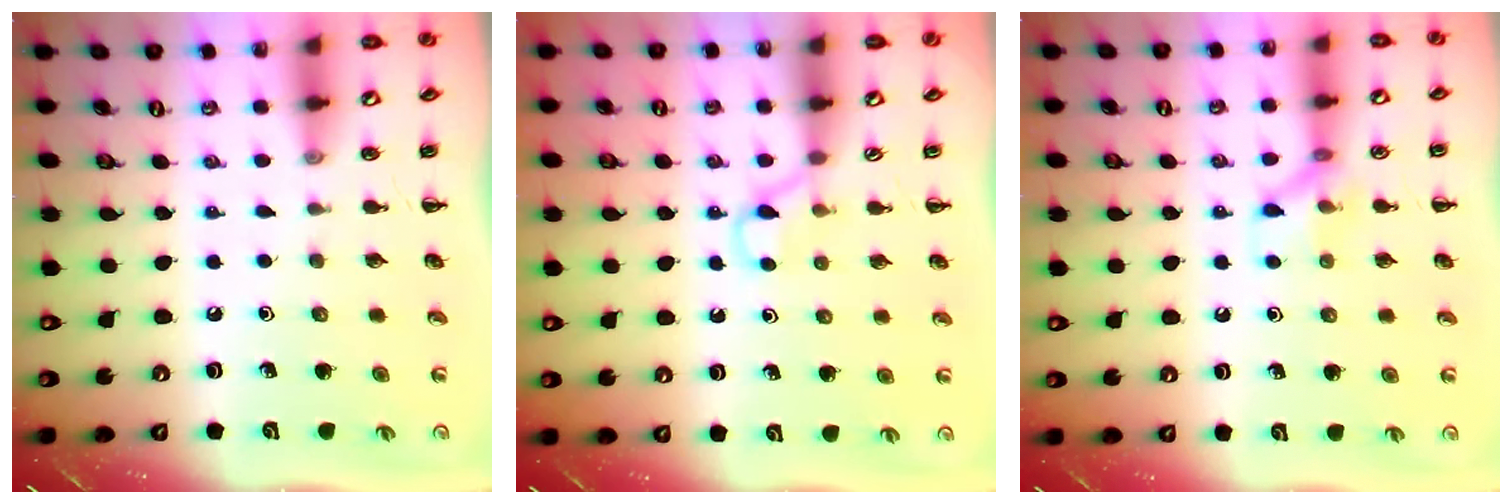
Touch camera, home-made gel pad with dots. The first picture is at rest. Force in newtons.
{"total": 2.7, "press": 2.4, "slide": 1.1}
{"total": 6.8, "press": 6.7, "slide": 0.7}